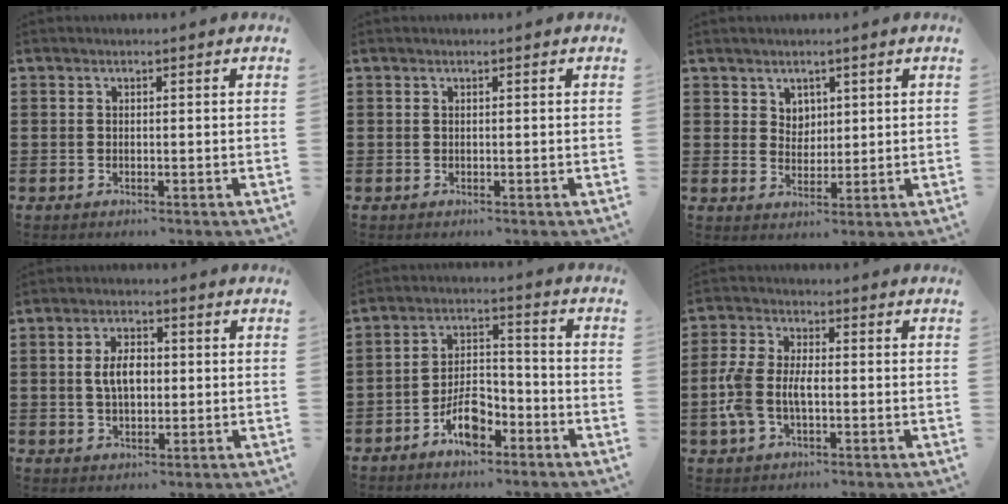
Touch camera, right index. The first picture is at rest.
{"total": 0.0}
{"total": 3.0, "force": [1.9, 2.3, 0.4], "torque": [-0.016, 0.011, 0.035]}
{"total": 5.0, "force": [0.2, 2.6, 4.2], "torque": [-0.084, 0.004, -0.003]}
{"total": 7.2, "force": [-4.5, 3.2, 4.7], "torque": [-0.091, 0.012, -0.083]}
{"total": 6.1, "force": [-1.0, 3.6, 4.9], "torque": [-0.130, -0.005, -0.029]}